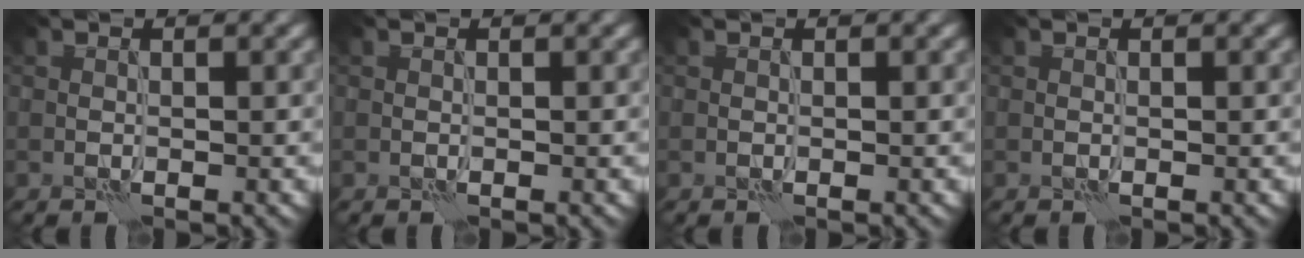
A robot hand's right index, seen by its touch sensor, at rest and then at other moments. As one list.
[{"total": 0.0}, {"total": 0.0}, {"total": 0.0}]